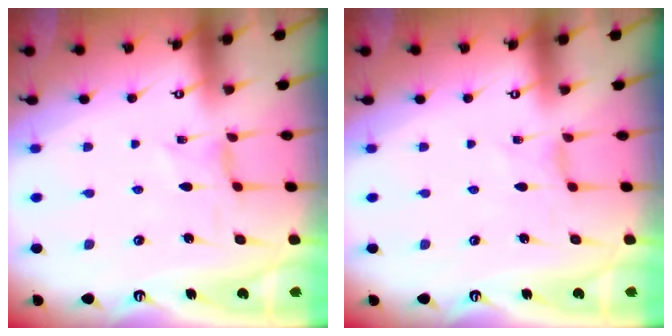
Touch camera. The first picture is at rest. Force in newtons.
{"total": 0.6, "press": 0.6, "slide": 0.1}